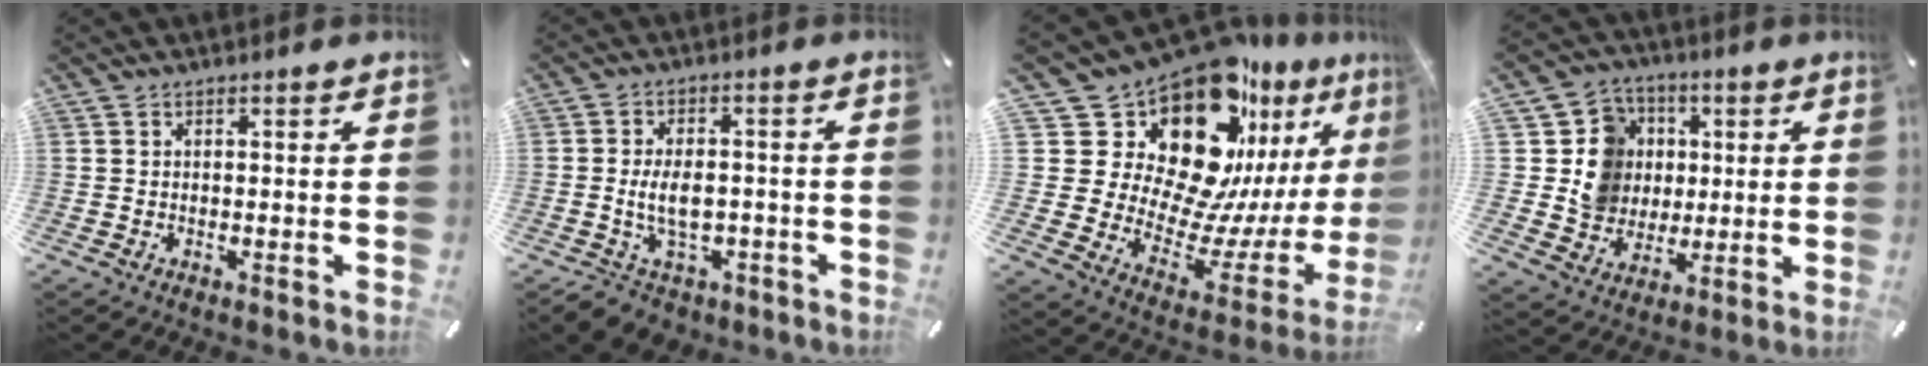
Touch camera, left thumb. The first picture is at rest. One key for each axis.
{"total": 8.6, "fx": -1.8, "fy": 6.1, "fz": 5.8, "tx": -0.109, "ty": 0.015, "tz": -0.030}
{"total": 26.8, "fx": 17.6, "fy": 14.0, "fz": 14.6, "tx": -0.251, "ty": -0.171, "tz": 0.316}
{"total": 13.1, "fx": 1.3, "fy": 12.5, "fz": 3.7, "tx": -0.060, "ty": 0.004, "tz": 0.033}